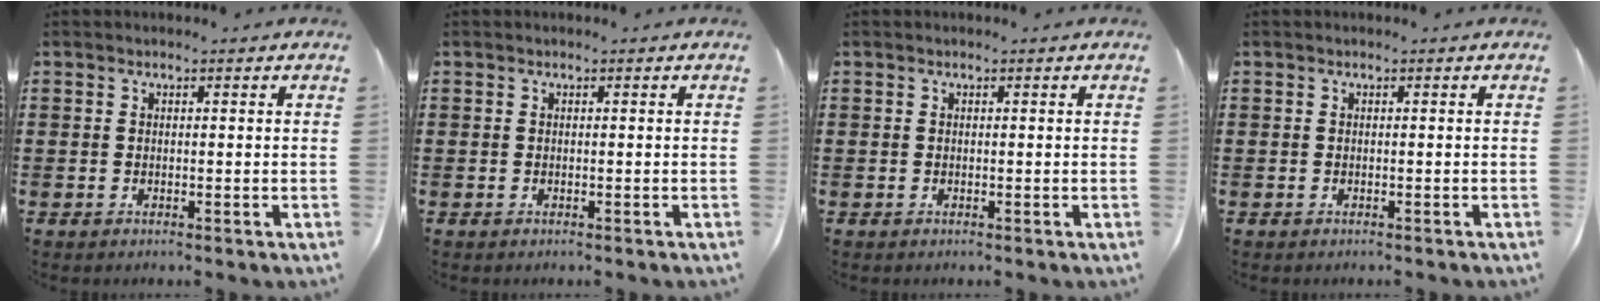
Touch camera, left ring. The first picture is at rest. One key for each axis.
{"total": 0.0}
{"total": 0.0}
{"total": 0.0}